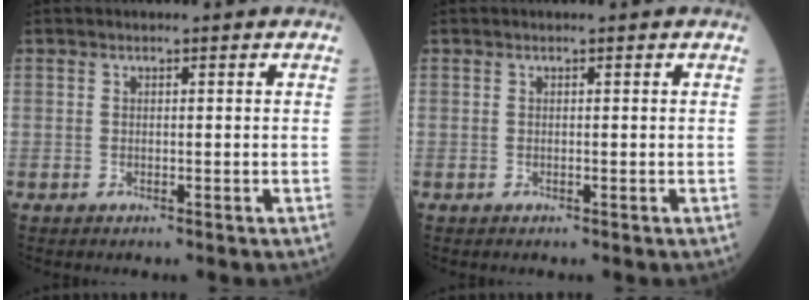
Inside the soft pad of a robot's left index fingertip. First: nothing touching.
{"total": 0.0}